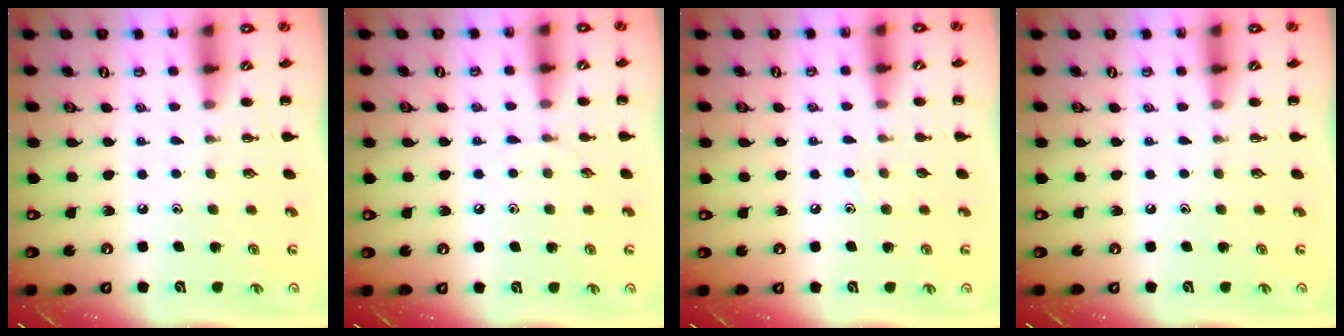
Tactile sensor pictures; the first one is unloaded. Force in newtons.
{"total": 4.4, "press": 4.1, "slide": 1.6}
{"total": 2.5, "press": 2.3, "slide": 0.9}
{"total": 0.0}